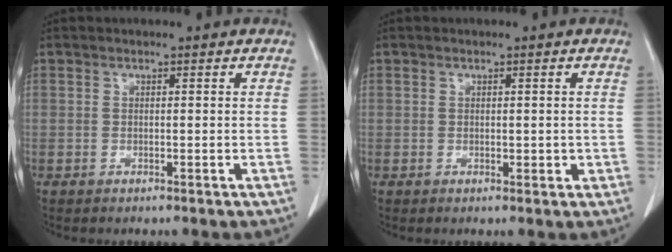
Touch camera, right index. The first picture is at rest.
{"total": 1.3, "force": [0.0, 0.9, 1.0], "torque": [-0.009, -0.001, 0.002]}